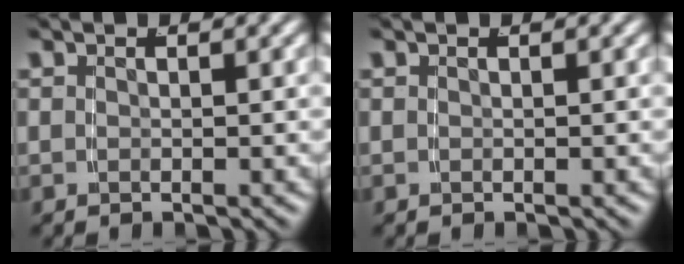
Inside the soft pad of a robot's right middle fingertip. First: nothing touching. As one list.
[{"total": 0.0}]